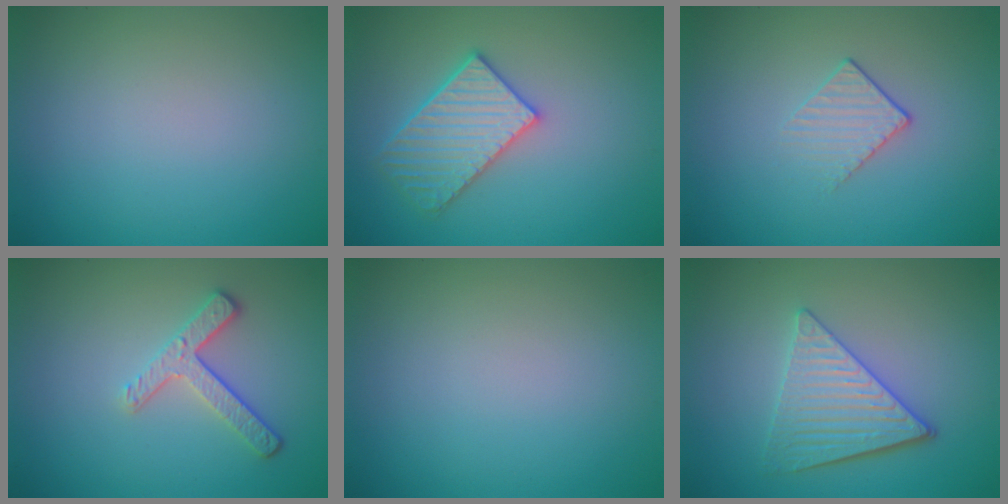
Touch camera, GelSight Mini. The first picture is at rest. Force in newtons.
{"total": 4.0, "press": 3.8, "slide": 1.4}
{"total": 1.5, "press": 0.9, "slide": 1.2}
{"total": 2.7, "press": 2.3, "slide": 1.5}
{"total": 0.0}
{"total": 4.5, "press": 3.7, "slide": 2.5}